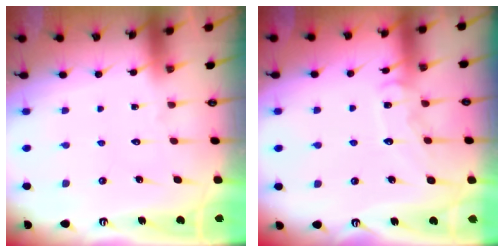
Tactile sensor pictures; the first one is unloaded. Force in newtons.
{"total": 9.4, "press": 9.4, "slide": 0.7}